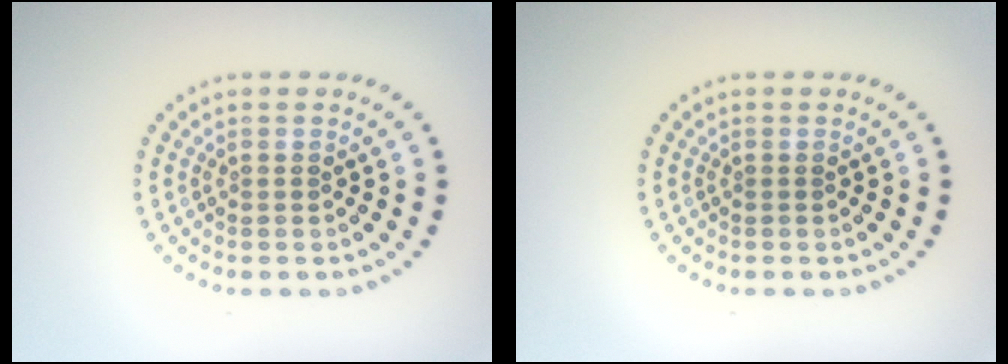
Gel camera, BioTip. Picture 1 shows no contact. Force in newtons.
{"total": 0.0}